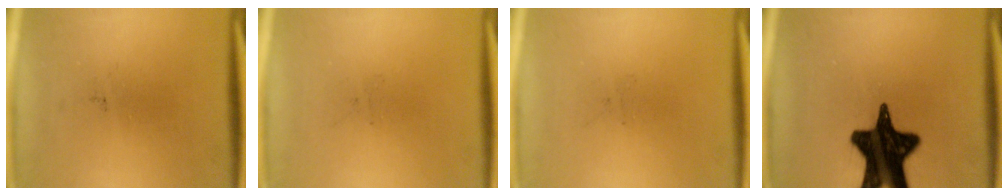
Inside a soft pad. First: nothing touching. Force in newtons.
{"total": 0.0}
{"total": 0.0}
{"total": 18.5}